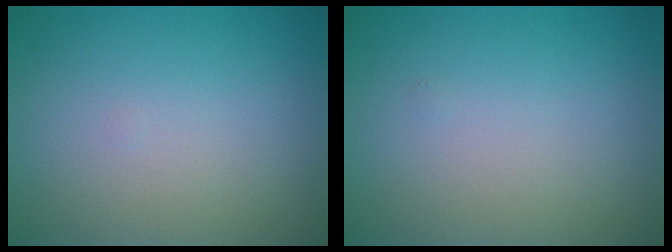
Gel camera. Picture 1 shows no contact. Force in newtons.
{"total": 0.0}